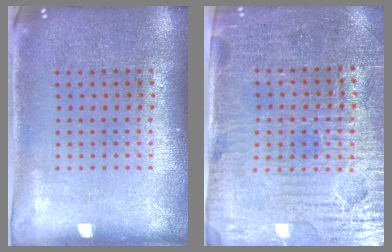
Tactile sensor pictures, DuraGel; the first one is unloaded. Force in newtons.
{"total": 3.6, "press": 3.3, "slide": 1.4}